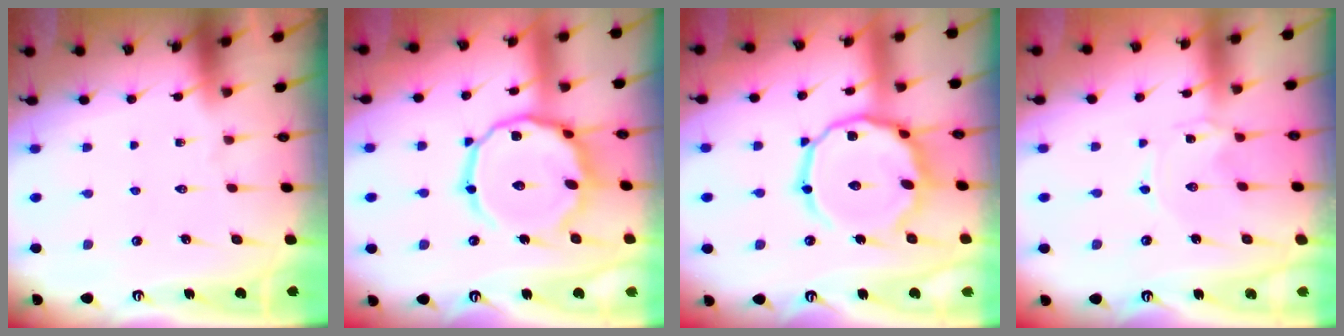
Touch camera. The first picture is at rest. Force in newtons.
{"total": 17.7, "press": 17.6, "slide": 1.3}
{"total": 17.7, "press": 17.6, "slide": 1.3}
{"total": 0.0}